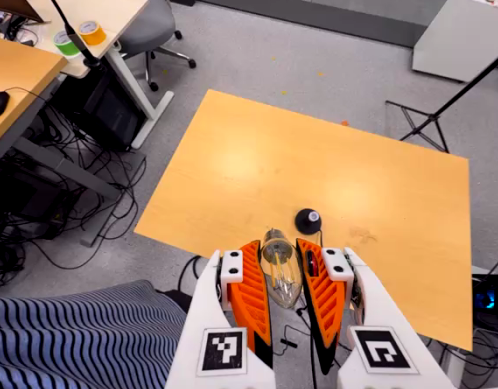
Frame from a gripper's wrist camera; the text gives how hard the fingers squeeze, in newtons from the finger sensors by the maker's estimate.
{"total": 24.2, "left": 26.7, "right": 21.6}